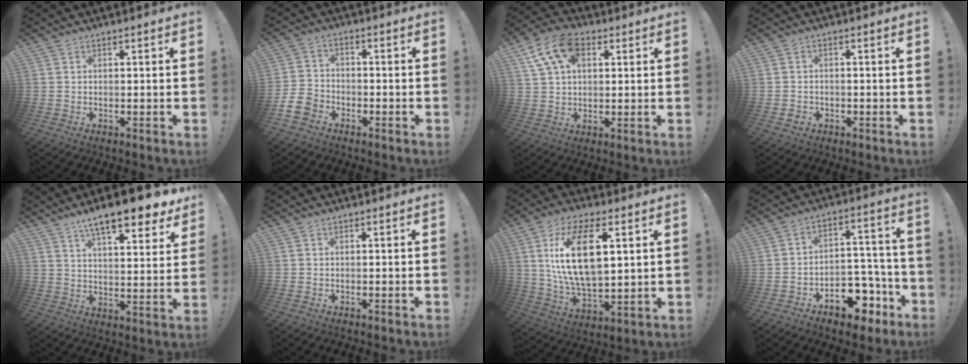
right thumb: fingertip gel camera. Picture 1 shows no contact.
{"total": 8.2, "force": [-4.9, 5.6, 3.2], "torque": [-0.070, 0.031, -0.091]}
{"total": 12.8, "force": [5.4, 8.3, 8.2], "torque": [-0.148, -0.009, 0.104]}
{"total": 1.9, "force": [-1.0, 1.5, 0.6], "torque": [-0.001, -0.002, -0.019]}
{"total": 14.5, "force": [10.1, 2.9, 9.9], "torque": [-0.155, -0.071, 0.163]}
{"total": 0.0}
{"total": 20.0, "force": [6.0, 10.0, 16.2], "torque": [-0.305, -0.013, 0.094]}
{"total": 12.1, "force": [-7.8, 7.4, 5.4], "torque": [-0.033, 0.075, -0.127]}